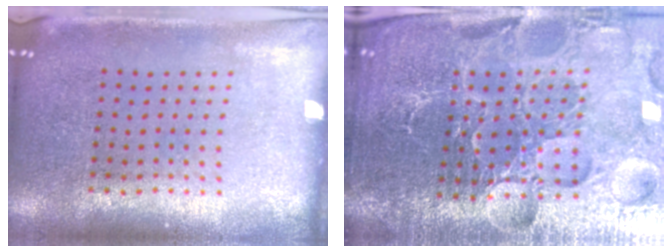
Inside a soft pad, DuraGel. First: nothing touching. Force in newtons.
{"total": 5.7, "press": 5.3, "slide": 2.2}